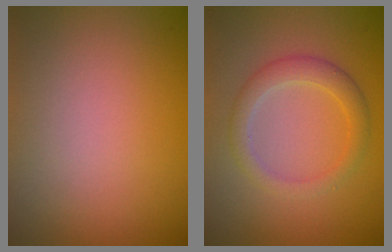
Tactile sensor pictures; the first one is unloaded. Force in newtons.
{"total": 2.8, "press": 2.8, "slide": 0.3}